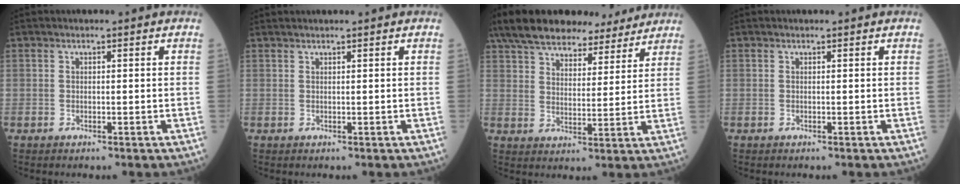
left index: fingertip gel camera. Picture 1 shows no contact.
{"total": 1.8, "force": [1.6, -0.3, 0.8], "torque": [-0.010, 0.019, 0.033]}
{"total": 20.5, "force": [17.2, 6.4, 9.1], "torque": [-0.163, 0.041, 0.257]}
{"total": 0.0}